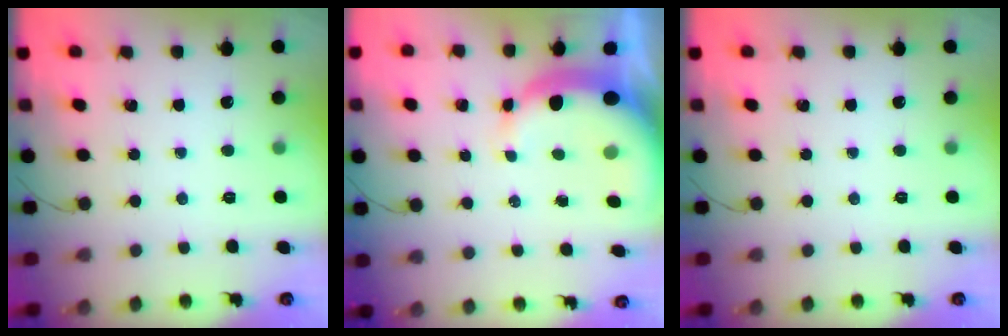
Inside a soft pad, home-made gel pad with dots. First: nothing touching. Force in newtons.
{"total": 10.1, "press": 9.9, "slide": 2.0}
{"total": 0.0}